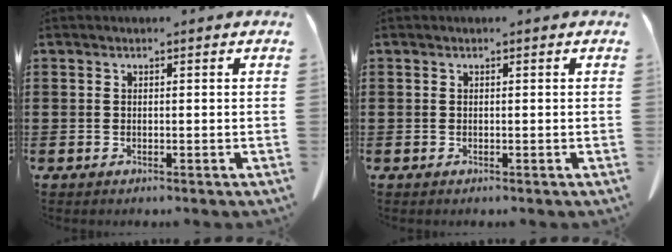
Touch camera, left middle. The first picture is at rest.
{"total": 0.0}